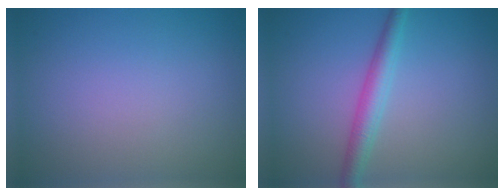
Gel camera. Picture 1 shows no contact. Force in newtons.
{"total": 2.9, "press": 2.9, "slide": 0.1}